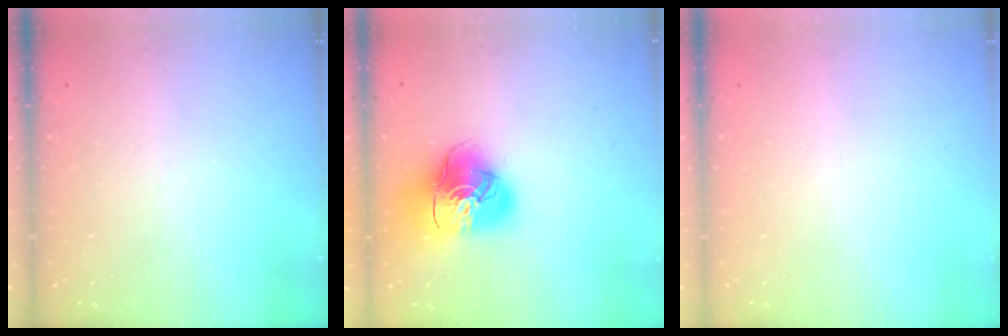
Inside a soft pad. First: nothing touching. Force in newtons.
{"total": 16.9, "press": 16.8, "slide": 2.0}
{"total": 0.0}